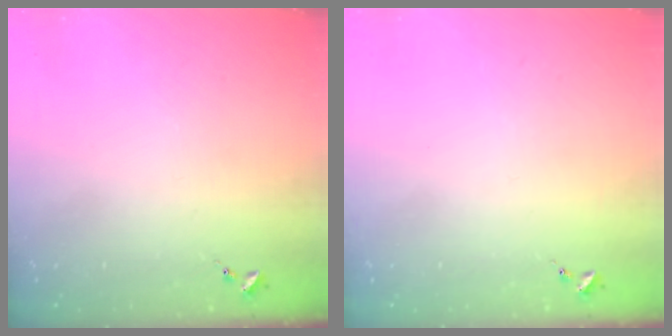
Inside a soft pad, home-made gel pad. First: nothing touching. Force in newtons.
{"total": 0.0}